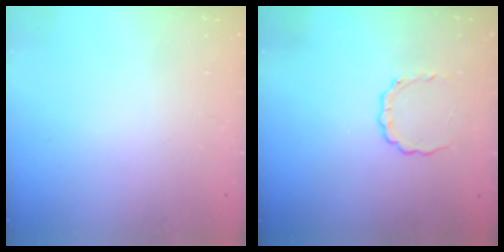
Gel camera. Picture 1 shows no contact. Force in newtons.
{"total": 2.8, "press": 2.8, "slide": 0.4}